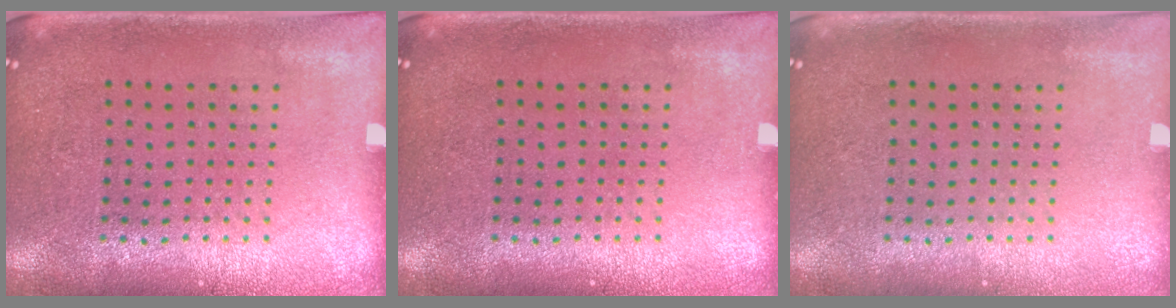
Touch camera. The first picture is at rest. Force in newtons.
{"total": 0.0}
{"total": 0.0}